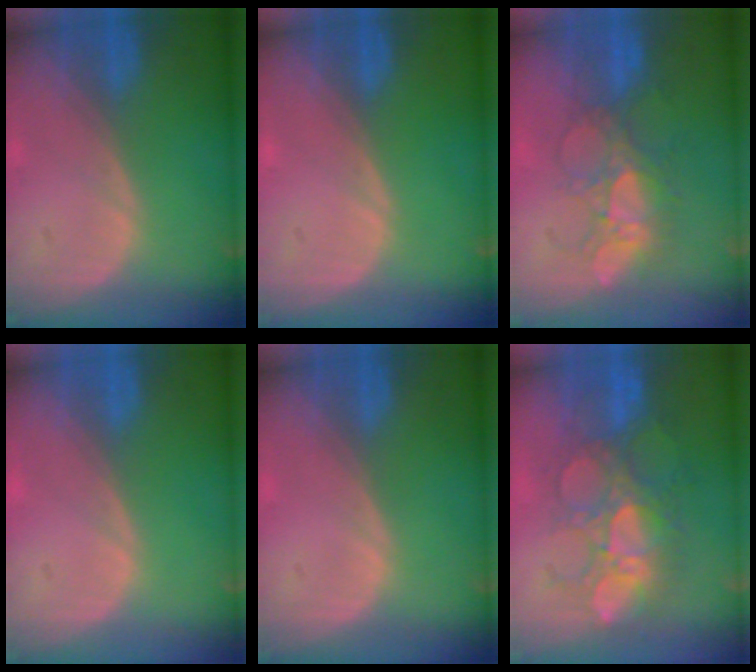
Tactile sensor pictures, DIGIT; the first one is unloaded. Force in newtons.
{"total": 0.0}
{"total": 6.4, "press": 6.2, "slide": 1.5}
{"total": 0.0}
{"total": 0.0}
{"total": 9.3, "press": 9.1, "slide": 2.1}